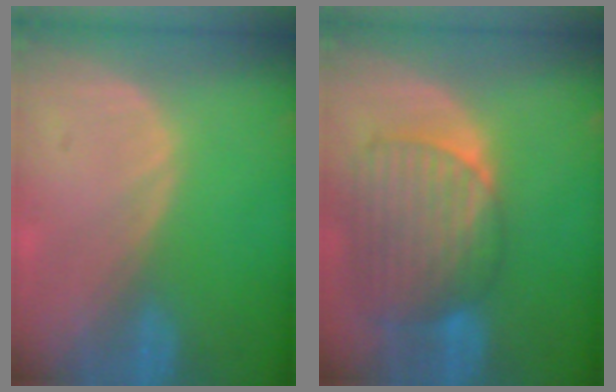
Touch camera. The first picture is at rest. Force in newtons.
{"total": 10.3, "press": 8.7, "slide": 5.5}